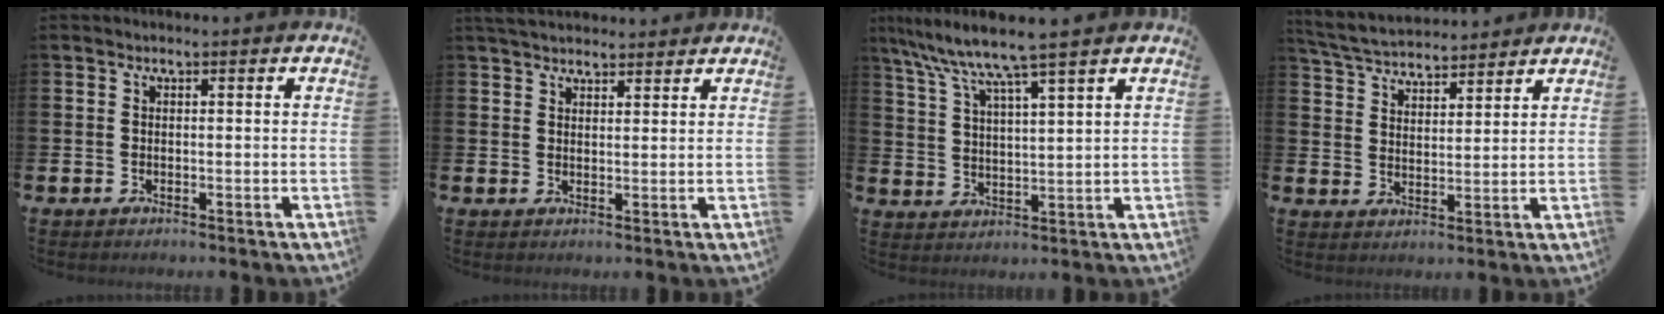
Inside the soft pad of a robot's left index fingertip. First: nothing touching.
{"total": 3.6, "force": [3.5, 0.9, 0.5], "torque": [-0.012, -0.012, 0.064]}
{"total": 7.5, "force": [6.5, -0.2, 3.6], "torque": [-0.091, -0.032, 0.111]}
{"total": 5.2, "force": [5.2, 0.8, 0.4], "torque": [-0.027, -0.030, 0.092]}